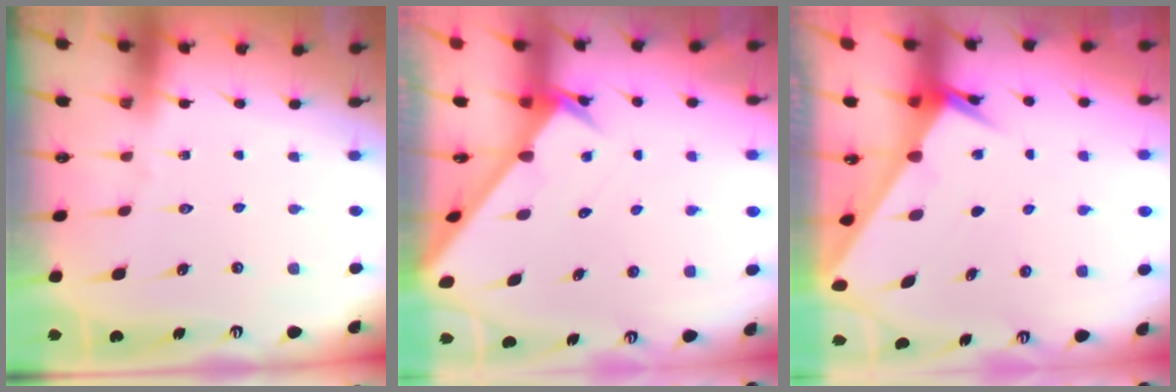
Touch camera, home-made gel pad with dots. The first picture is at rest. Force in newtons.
{"total": 2.7, "press": 2.7, "slide": 0.1}
{"total": 2.6, "press": 2.6, "slide": 0.2}